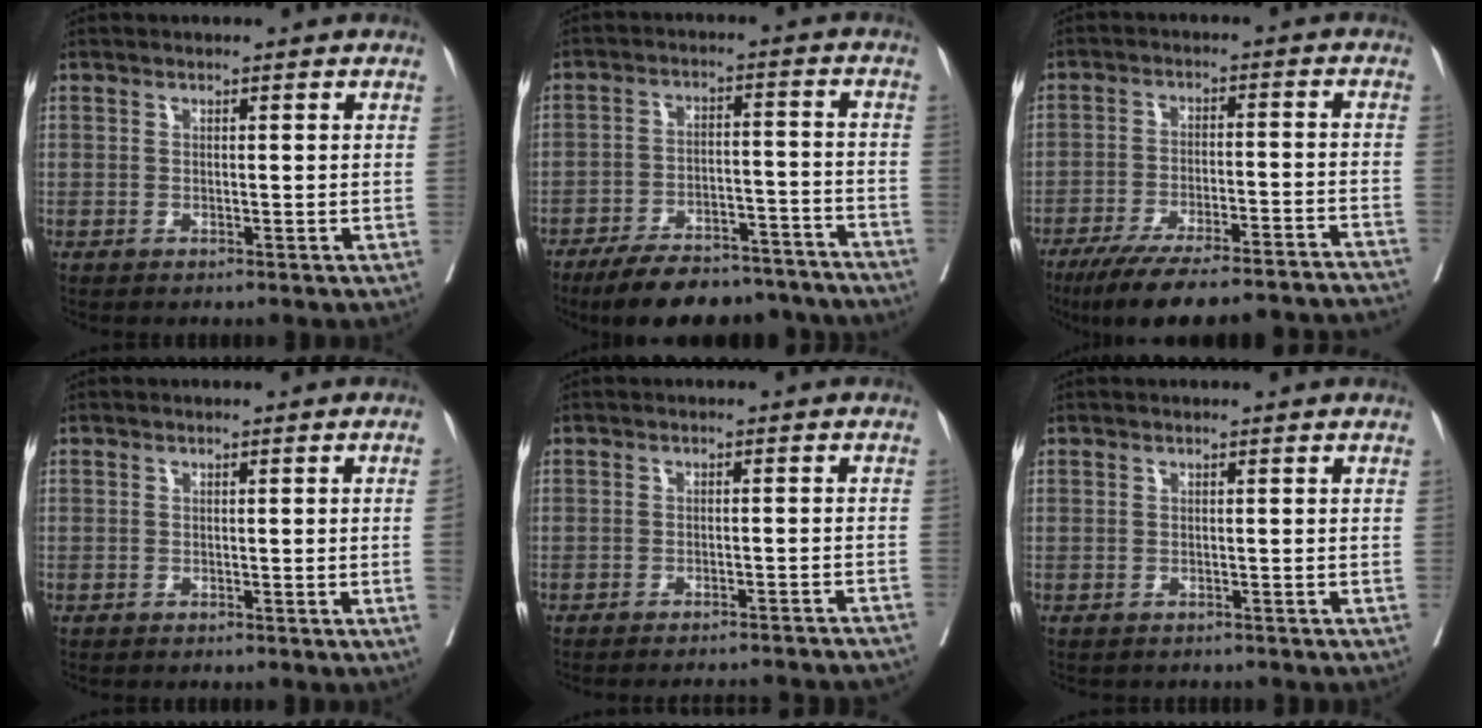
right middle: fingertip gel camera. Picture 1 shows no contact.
{"total": 18.5, "force": [-16.3, 5.2, 7.0], "torque": [-0.096, 0.014, -0.229]}
{"total": 24.5, "force": [-22.0, 2.8, 10.3], "torque": [-0.115, -0.020, -0.298]}
{"total": 1.1, "force": [-0.4, -0.1, 1.0], "torque": [-0.014, 0.003, -0.006]}
{"total": 13.3, "force": [-12.7, 1.6, 3.6], "torque": [-0.047, 0.007, -0.137]}
{"total": 2.6, "force": [-2.3, 1.2, 0.3], "torque": [-0.010, -0.001, -0.034]}